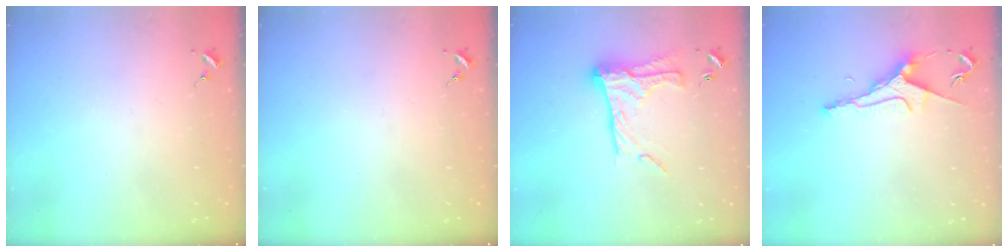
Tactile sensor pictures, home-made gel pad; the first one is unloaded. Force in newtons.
{"total": 0.0}
{"total": 16.9, "press": 16.8, "slide": 1.5}
{"total": 9.5, "press": 9.4, "slide": 1.1}